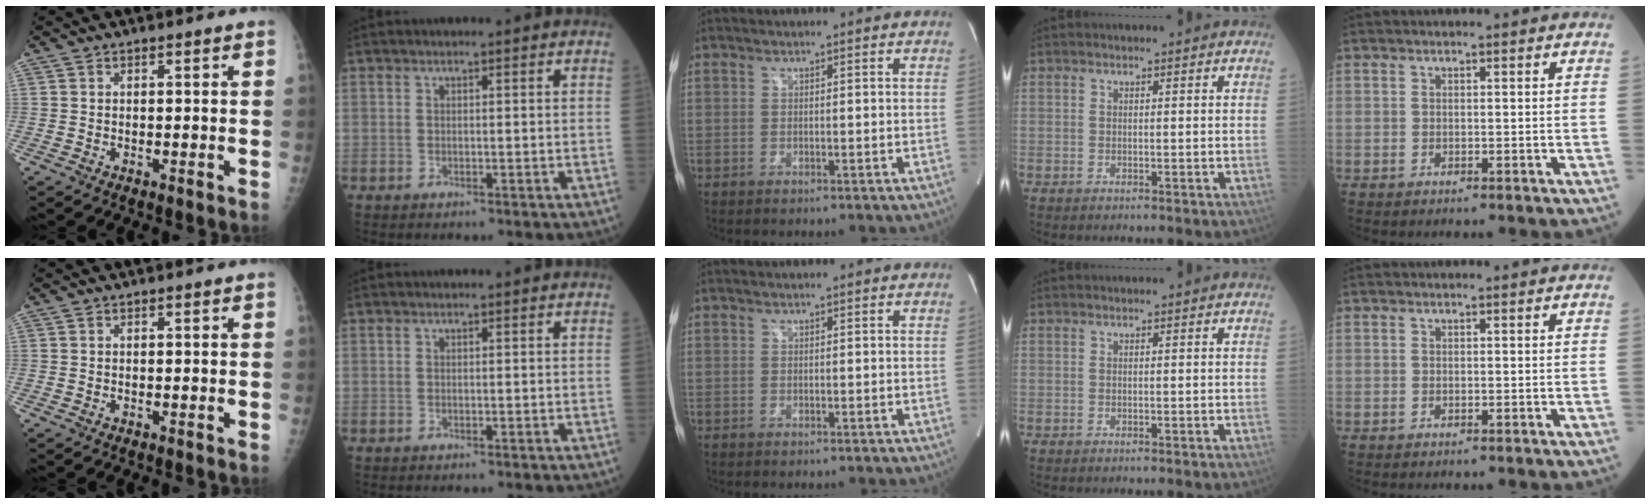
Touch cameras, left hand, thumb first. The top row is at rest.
{}